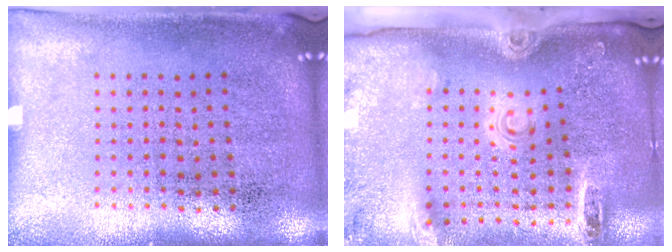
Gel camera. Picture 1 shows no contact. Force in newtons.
{"total": 2.9, "press": 2.0, "slide": 2.1}